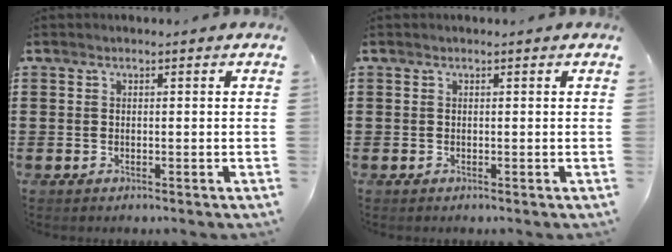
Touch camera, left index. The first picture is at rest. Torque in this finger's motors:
{"motor_torque": [-0.97, 1.17, 0.03, -0.01]}